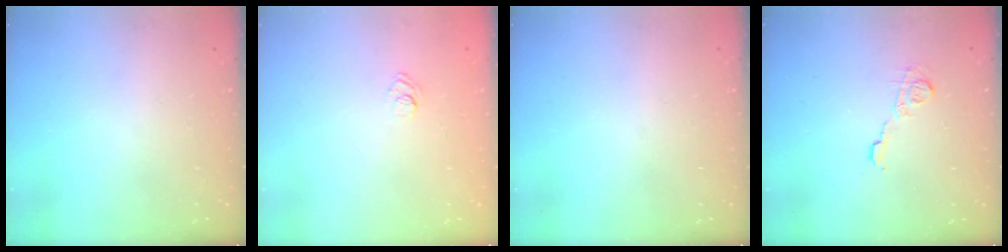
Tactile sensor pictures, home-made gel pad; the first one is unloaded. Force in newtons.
{"total": 3.3, "press": 3.1, "slide": 1.1}
{"total": 0.0}
{"total": 7.3, "press": 7.2, "slide": 0.4}